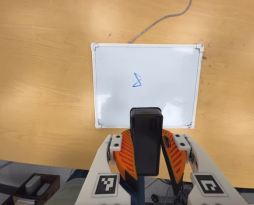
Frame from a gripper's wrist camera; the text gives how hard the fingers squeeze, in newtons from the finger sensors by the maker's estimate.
{"total": 10.8, "left": 9.7, "right": 12.0}